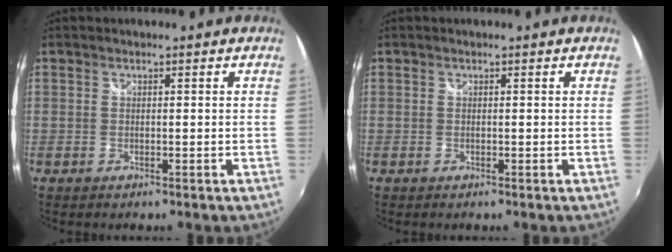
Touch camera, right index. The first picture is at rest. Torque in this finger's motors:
{"motor_torque": [-0.01, 0.01, 0.00, 0.01]}